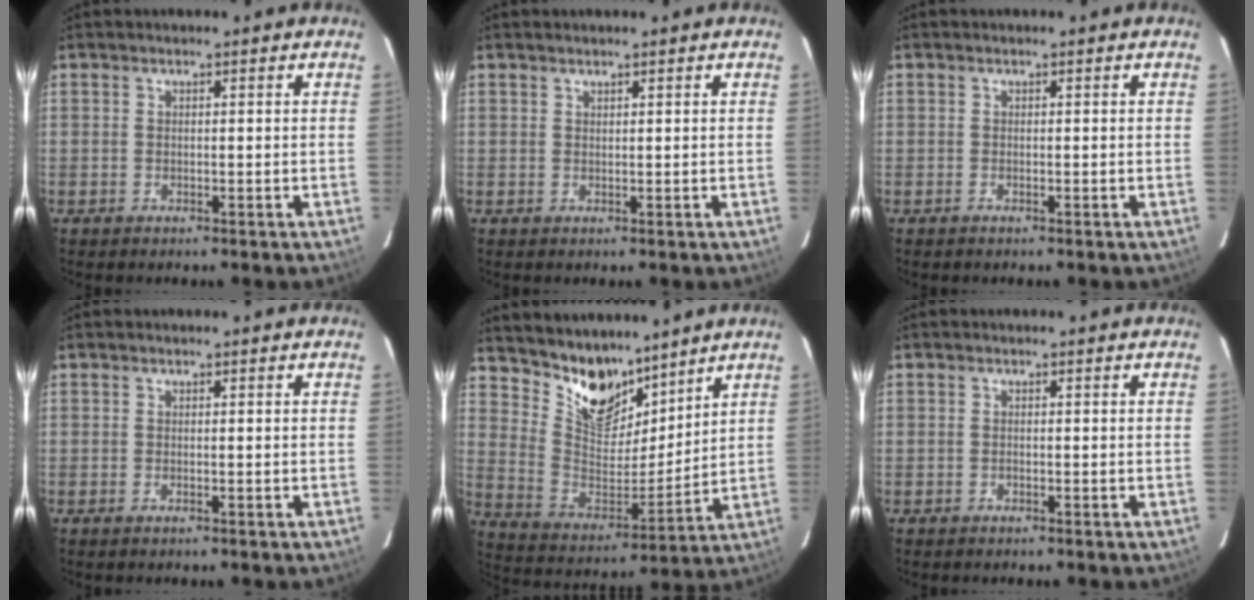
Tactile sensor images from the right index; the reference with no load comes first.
{"total": 0.6, "force": [0.6, 0.1, 0.0], "torque": [-0.001, 0.001, 0.012]}
{"total": 0.0}
{"total": 0.0}
{"total": 13.6, "force": [10.9, 6.4, 4.9], "torque": [-0.101, -0.003, 0.212]}
{"total": 0.0}